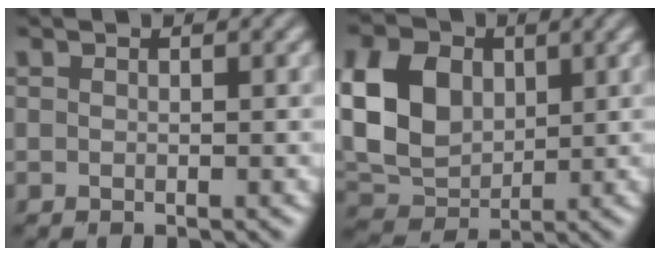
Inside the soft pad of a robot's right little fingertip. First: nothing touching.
{"total": 7.9, "force": [1.5, 5.8, 5.2], "torque": [-0.120, 0.006, 0.021]}